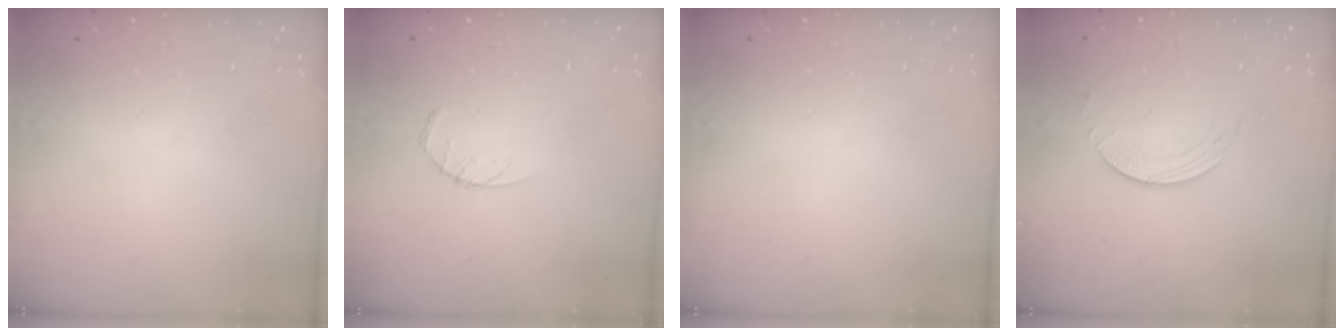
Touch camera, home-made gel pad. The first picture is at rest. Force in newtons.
{"total": 3.2, "press": 3.2, "slide": 0.5}
{"total": 0.0}
{"total": 2.0, "press": 1.9, "slide": 0.3}